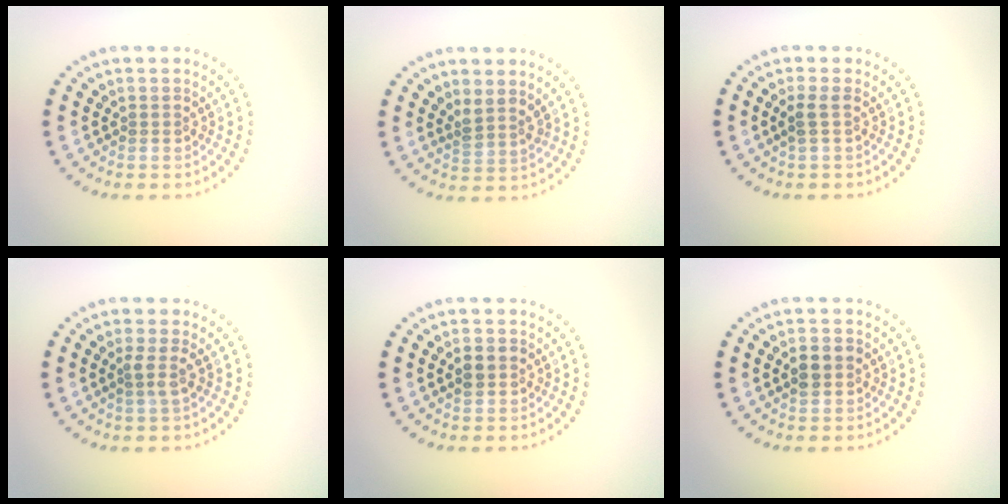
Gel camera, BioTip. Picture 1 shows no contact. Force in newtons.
{"total": 1.9, "press": 1.5, "slide": 1.1}
{"total": 1.2, "press": 1.1, "slide": 0.6}
{"total": 1.4, "press": 1.1, "slide": 0.8}
{"total": 2.0, "press": 2.0, "slide": 0.2}
{"total": 2.5, "press": 2.5, "slide": 0.2}